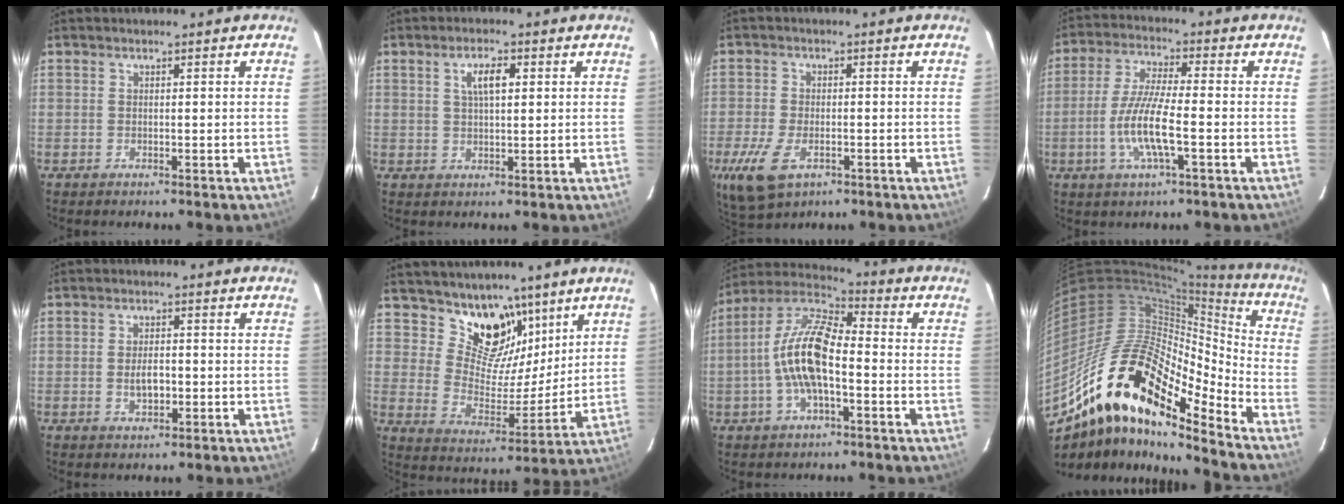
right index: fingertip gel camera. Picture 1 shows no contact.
{"total": 4.2, "force": [1.4, 1.5, 3.7], "torque": [-0.068, 0.008, 0.027]}
{"total": 9.7, "force": [-4.4, 5.2, 6.8], "torque": [-0.167, -0.027, -0.078]}
{"total": 10.0, "force": [-2.9, 1.2, 9.5], "torque": [-0.194, -0.005, -0.057]}
{"total": 3.9, "force": [-0.8, 1.7, 3.4], "torque": [-0.065, -0.001, -0.010]}
{"total": 12.7, "force": [8.6, 7.7, 5.2], "torque": [-0.088, -0.015, 0.154]}
{"total": 13.0, "force": [-2.7, 4.8, 11.8], "torque": [-0.239, 0.009, -0.056]}
{"total": 24.0, "force": [-14.9, 7.8, 17.1], "torque": [-0.298, -0.029, -0.288]}